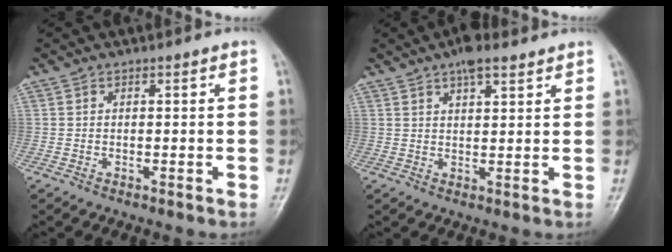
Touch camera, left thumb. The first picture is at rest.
{"total": 5.2, "force": [3.6, 2.0, 3.2], "torque": [-0.042, -0.008, 0.056]}